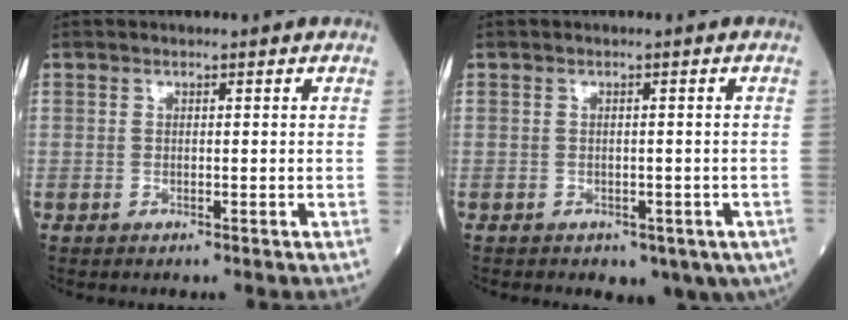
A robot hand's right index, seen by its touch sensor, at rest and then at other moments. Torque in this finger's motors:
{"motor_torque": [0.22, -1.60, 0.57, 0.05]}